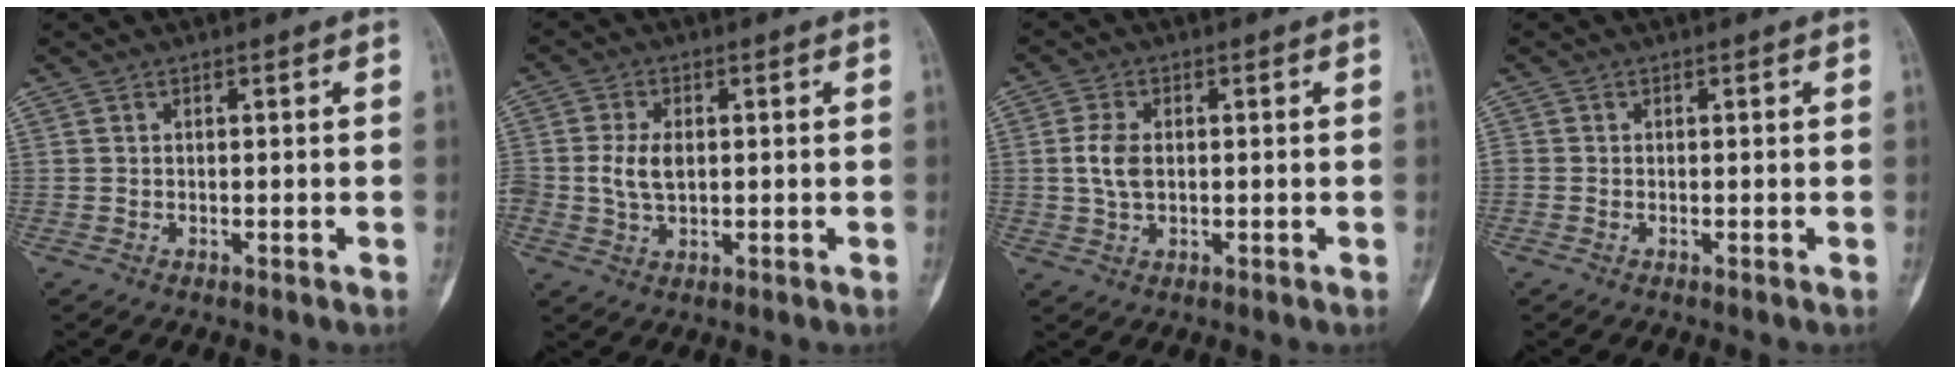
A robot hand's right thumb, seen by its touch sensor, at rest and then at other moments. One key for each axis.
{"total": 5.4, "fx": 0.3, "fy": 3.4, "fz": 4.2, "tx": -0.082, "ty": 0.001, "tz": 0.008}
{"total": 4.8, "fx": 0.3, "fy": 2.9, "fz": 3.8, "tx": -0.079, "ty": 0.003, "tz": 0.004}
{"total": 0.6, "fx": -0.2, "fy": 0.5, "fz": 0.2, "tx": -0.005, "ty": 0.001, "tz": -0.010}